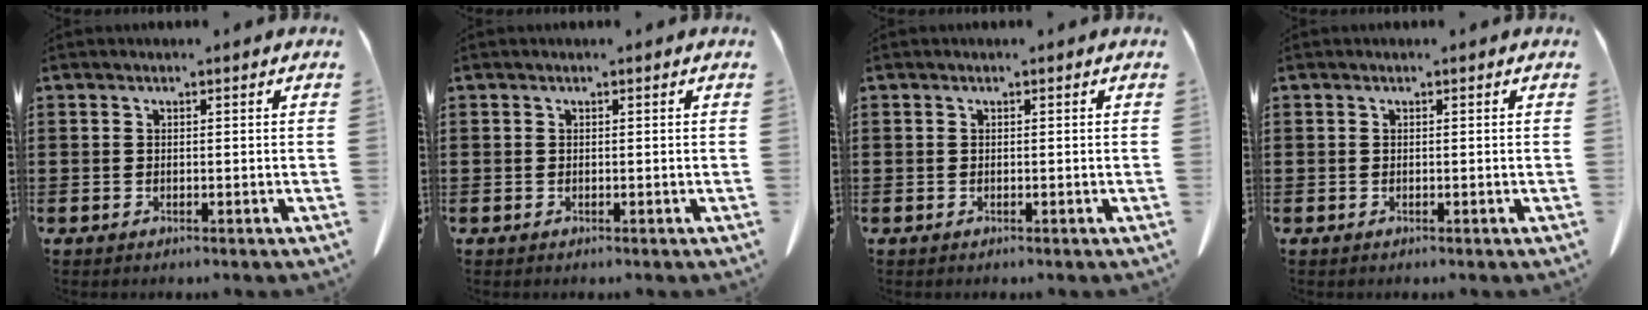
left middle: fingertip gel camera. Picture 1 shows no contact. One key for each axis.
{"total": 0.0}
{"total": 0.0}
{"total": 0.0}